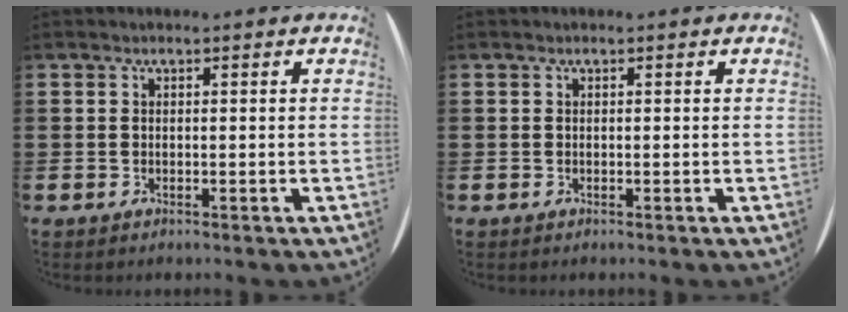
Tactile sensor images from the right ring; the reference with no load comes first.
{"total": 0.0}